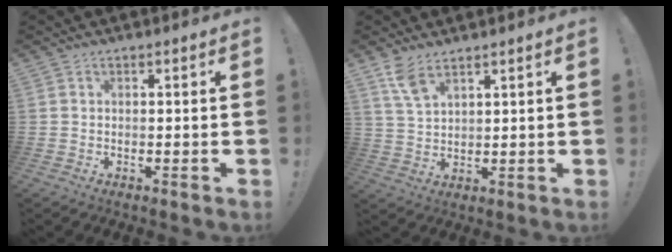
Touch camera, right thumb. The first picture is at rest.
{"total": 6.3, "force": [4.5, 2.0, 3.9], "torque": [-0.069, -0.024, 0.084]}